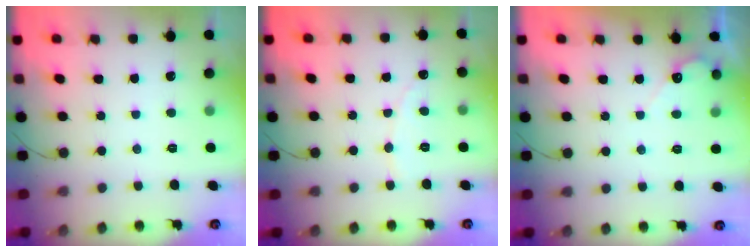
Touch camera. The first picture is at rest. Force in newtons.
{"total": 2.6, "press": 2.6, "slide": 0.2}
{"total": 3.3, "press": 3.3, "slide": 0.2}